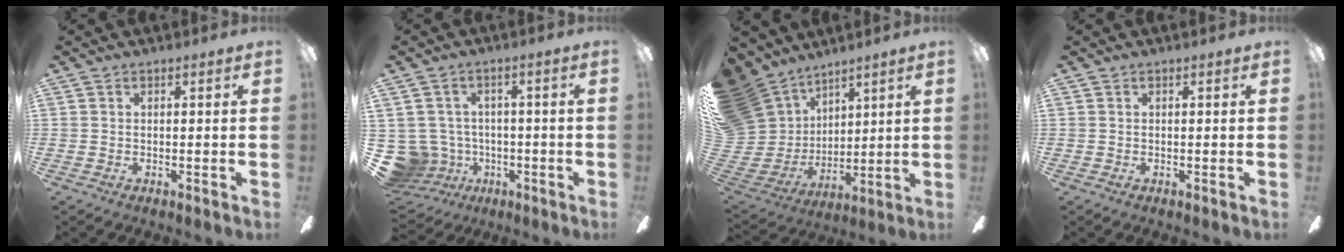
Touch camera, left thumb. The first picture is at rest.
{"total": 9.3, "force": [-1.7, 8.8, 2.6], "torque": [-0.112, 0.007, -0.027]}
{"total": 18.5, "force": [8.8, 14.8, 6.8], "torque": [-0.189, -0.063, 0.186]}
{"total": 0.0}